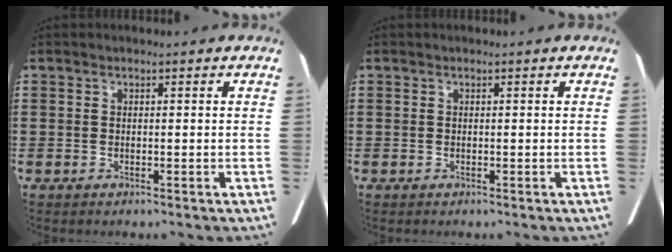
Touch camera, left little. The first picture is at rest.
{"total": 0.0}